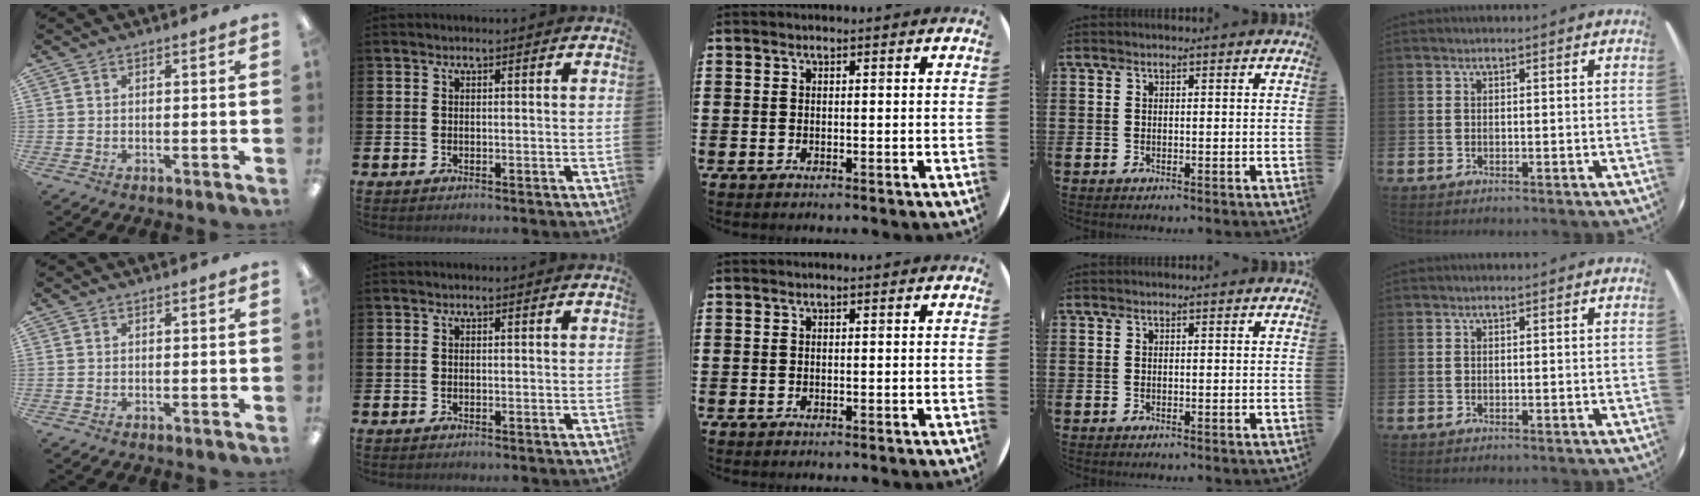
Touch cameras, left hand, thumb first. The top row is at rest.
{}